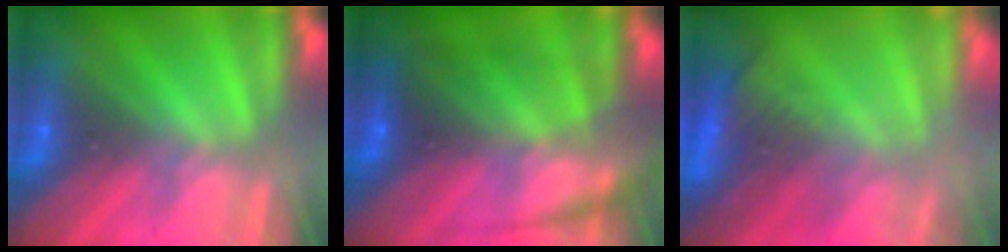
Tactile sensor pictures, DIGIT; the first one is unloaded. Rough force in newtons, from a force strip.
{"total": 7.3}
{"total": 6.8}